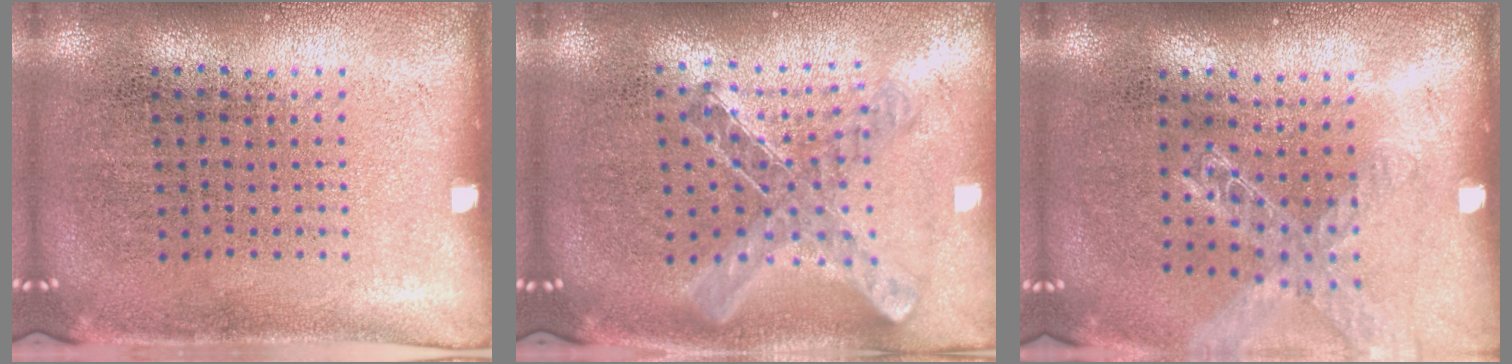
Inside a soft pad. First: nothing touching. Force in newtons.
{"total": 0.9, "press": 0.9, "slide": 0.1}
{"total": 1.3, "press": 1.3, "slide": 0.2}